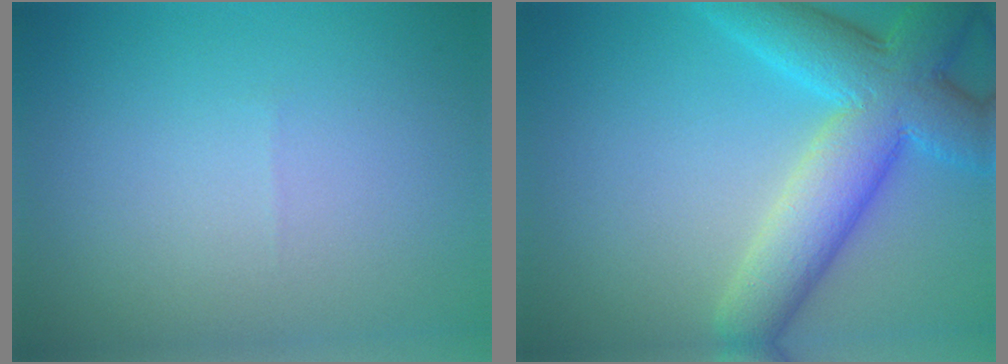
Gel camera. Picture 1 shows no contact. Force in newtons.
{"total": 9.0, "press": 9.0, "slide": 0.7}